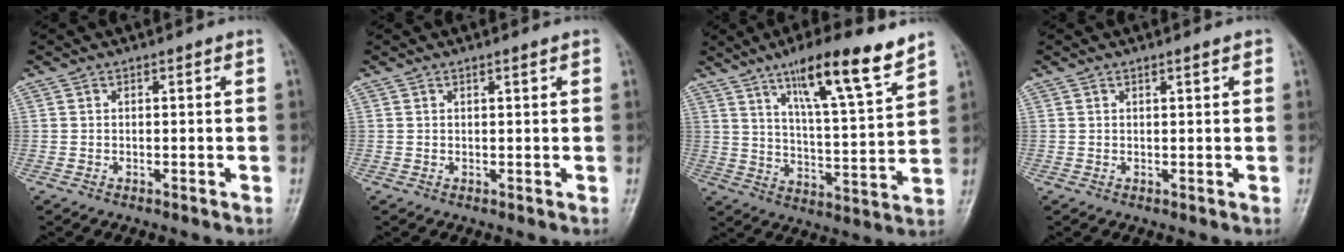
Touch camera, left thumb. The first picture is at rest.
{"total": 1.0, "force": [0.6, 0.1, 0.8], "torque": [-0.010, -0.001, 0.008]}
{"total": 15.9, "force": [10.6, 2.3, 11.6], "torque": [-0.174, -0.056, 0.176]}
{"total": 1.2, "force": [0.7, 0.2, 0.9], "torque": [-0.013, -0.001, 0.008]}